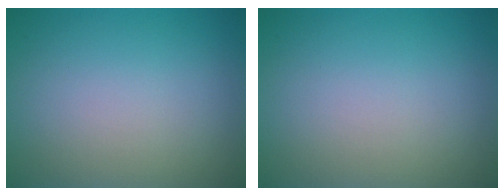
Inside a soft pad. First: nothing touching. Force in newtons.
{"total": 0.0}